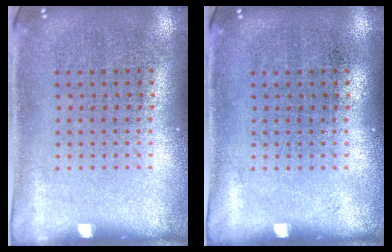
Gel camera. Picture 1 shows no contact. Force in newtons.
{"total": 0.0}